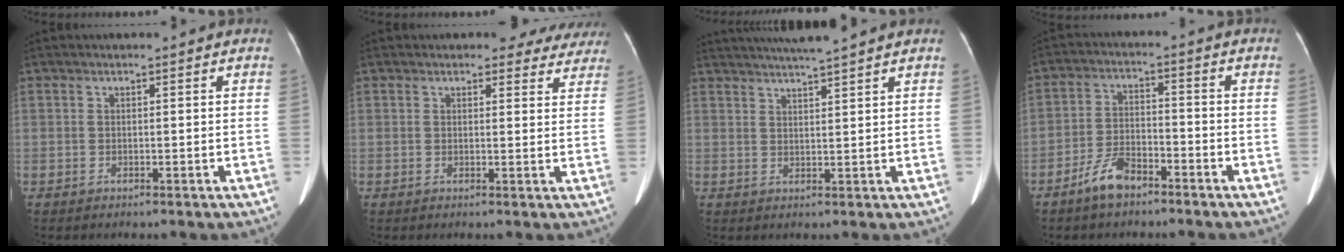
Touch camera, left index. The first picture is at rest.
{"total": 6.5, "force": [5.8, 2.9, 0.6], "torque": [0.024, -0.008, 0.042]}
{"total": 7.3, "force": [6.5, -1.0, 3.2], "torque": [-0.056, 0.016, 0.096]}
{"total": 6.1, "force": [-4.5, 2.2, 3.4], "torque": [-0.078, 0.001, -0.085]}